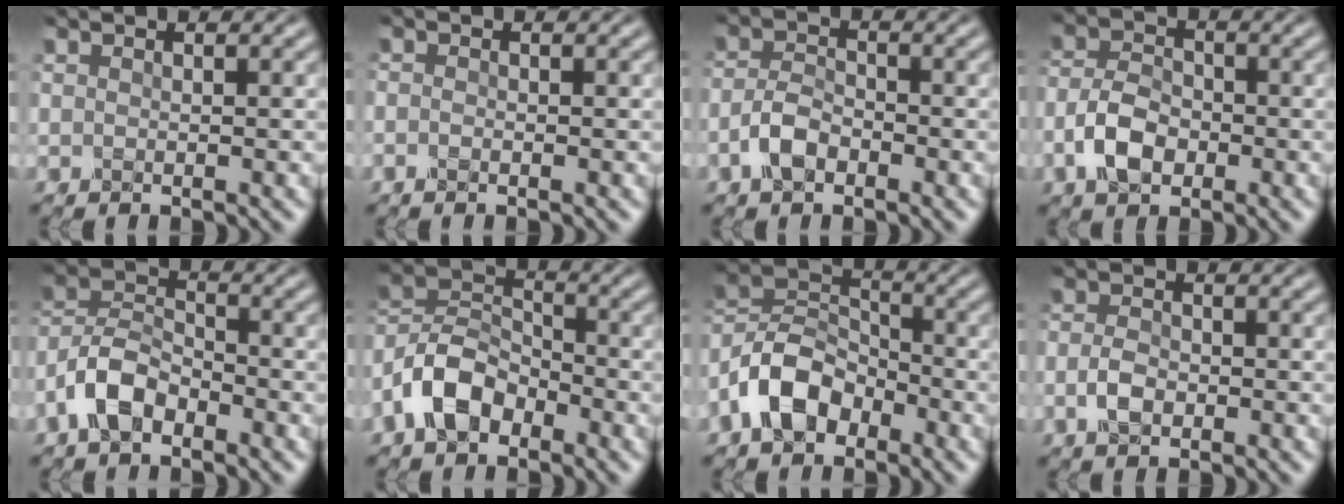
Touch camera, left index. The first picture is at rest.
{"total": 0.8, "force": [-0.8, 0.1, 0.1], "torque": [0.000, -0.005, -0.018]}
{"total": 3.0, "force": [-2.0, 1.6, 1.7], "torque": [-0.034, 0.002, -0.048]}
{"total": 4.1, "force": [-2.0, 2.6, 2.5], "torque": [-0.052, 0.000, -0.048]}
{"total": 4.8, "force": [-3.3, 2.4, 2.6], "torque": [-0.049, 0.006, -0.078]}
{"total": 5.9, "force": [-3.8, 3.4, 3.0], "torque": [-0.059, 0.005, -0.088]}
{"total": 6.7, "force": [-4.1, 4.1, 3.4], "torque": [-0.061, 0.004, -0.094]}
{"total": 2.3, "force": [-1.2, 1.3, 1.4], "torque": [-0.029, -0.003, -0.031]}